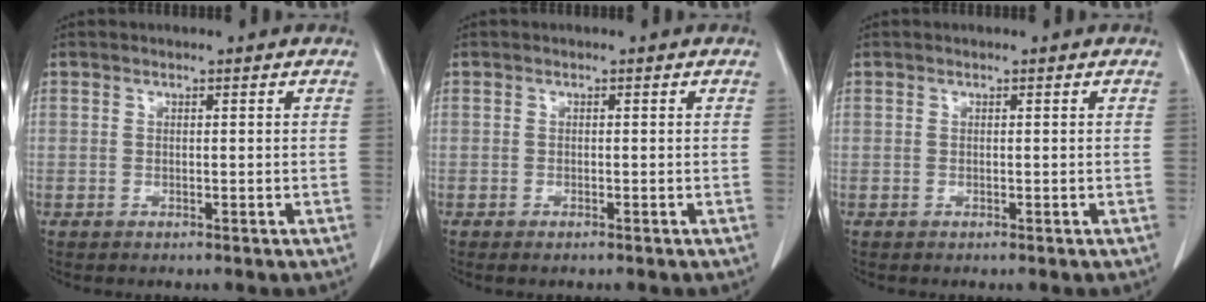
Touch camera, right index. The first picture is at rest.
{"total": 0.7, "force": [-0.6, 0.1, 0.4], "torque": [-0.011, -0.002, -0.007]}
{"total": 0.0}